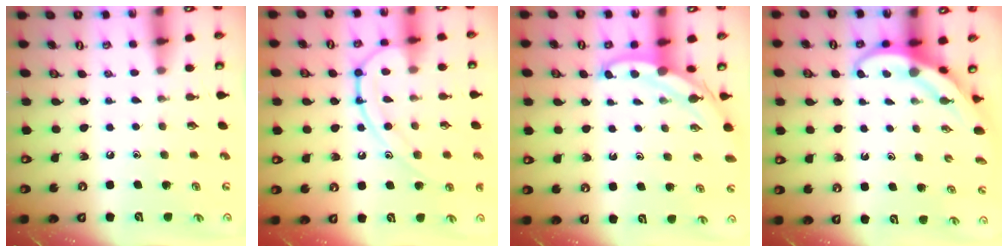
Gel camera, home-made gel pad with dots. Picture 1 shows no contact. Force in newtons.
{"total": 12.8, "press": 12.7, "slide": 0.9}
{"total": 5.5, "press": 5.5, "slide": 0.5}
{"total": 4.0, "press": 4.0, "slide": 0.4}